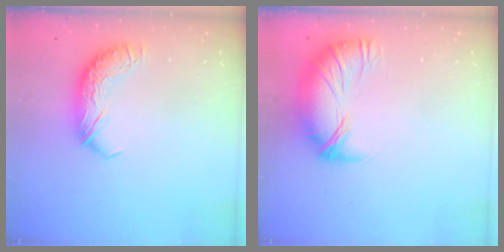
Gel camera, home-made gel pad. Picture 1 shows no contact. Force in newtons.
{"total": 2.7, "press": 1.5, "slide": 2.3}